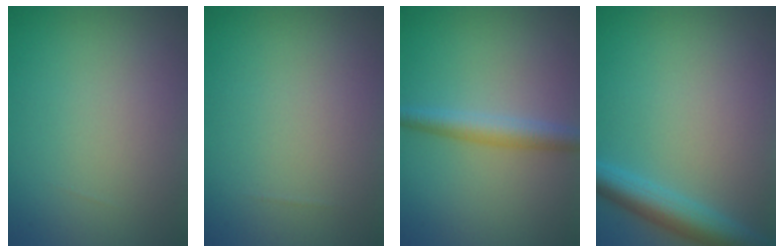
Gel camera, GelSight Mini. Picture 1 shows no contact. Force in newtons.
{"total": 0.0}
{"total": 2.9, "press": 2.9, "slide": 0.1}
{"total": 4.5, "press": 4.4, "slide": 0.2}